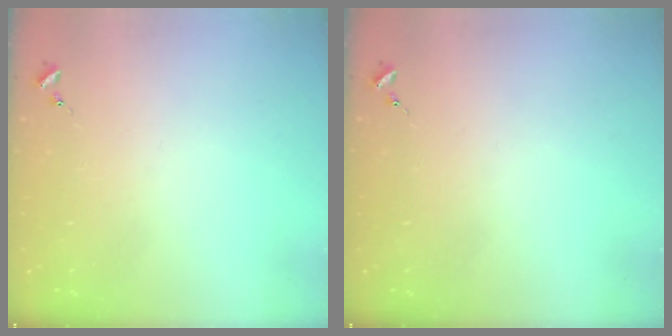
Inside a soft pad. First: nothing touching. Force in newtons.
{"total": 0.0}